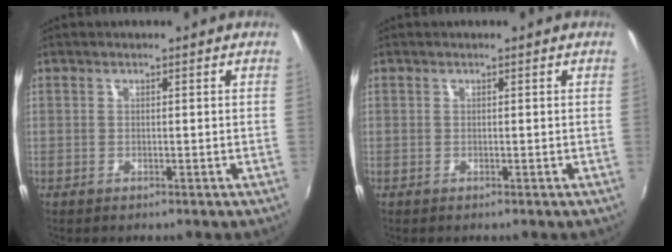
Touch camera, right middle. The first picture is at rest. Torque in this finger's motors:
{"motor_torque": [-0.08, 0.25, 0.01, 0.01]}